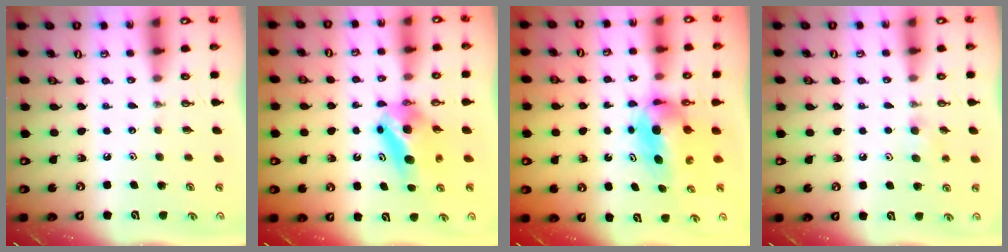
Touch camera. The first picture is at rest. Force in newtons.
{"total": 6.7, "press": 6.3, "slide": 2.4}
{"total": 7.8, "press": 6.4, "slide": 4.5}
{"total": 4.8, "press": 4.2, "slide": 2.3}